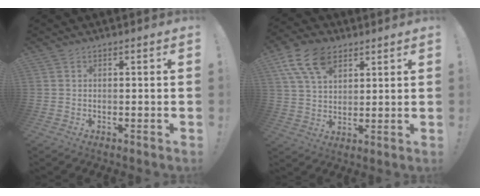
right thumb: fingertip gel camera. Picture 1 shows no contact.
{"total": 13.3, "force": [7.0, 8.1, 7.9], "torque": [-0.150, -0.017, 0.135]}